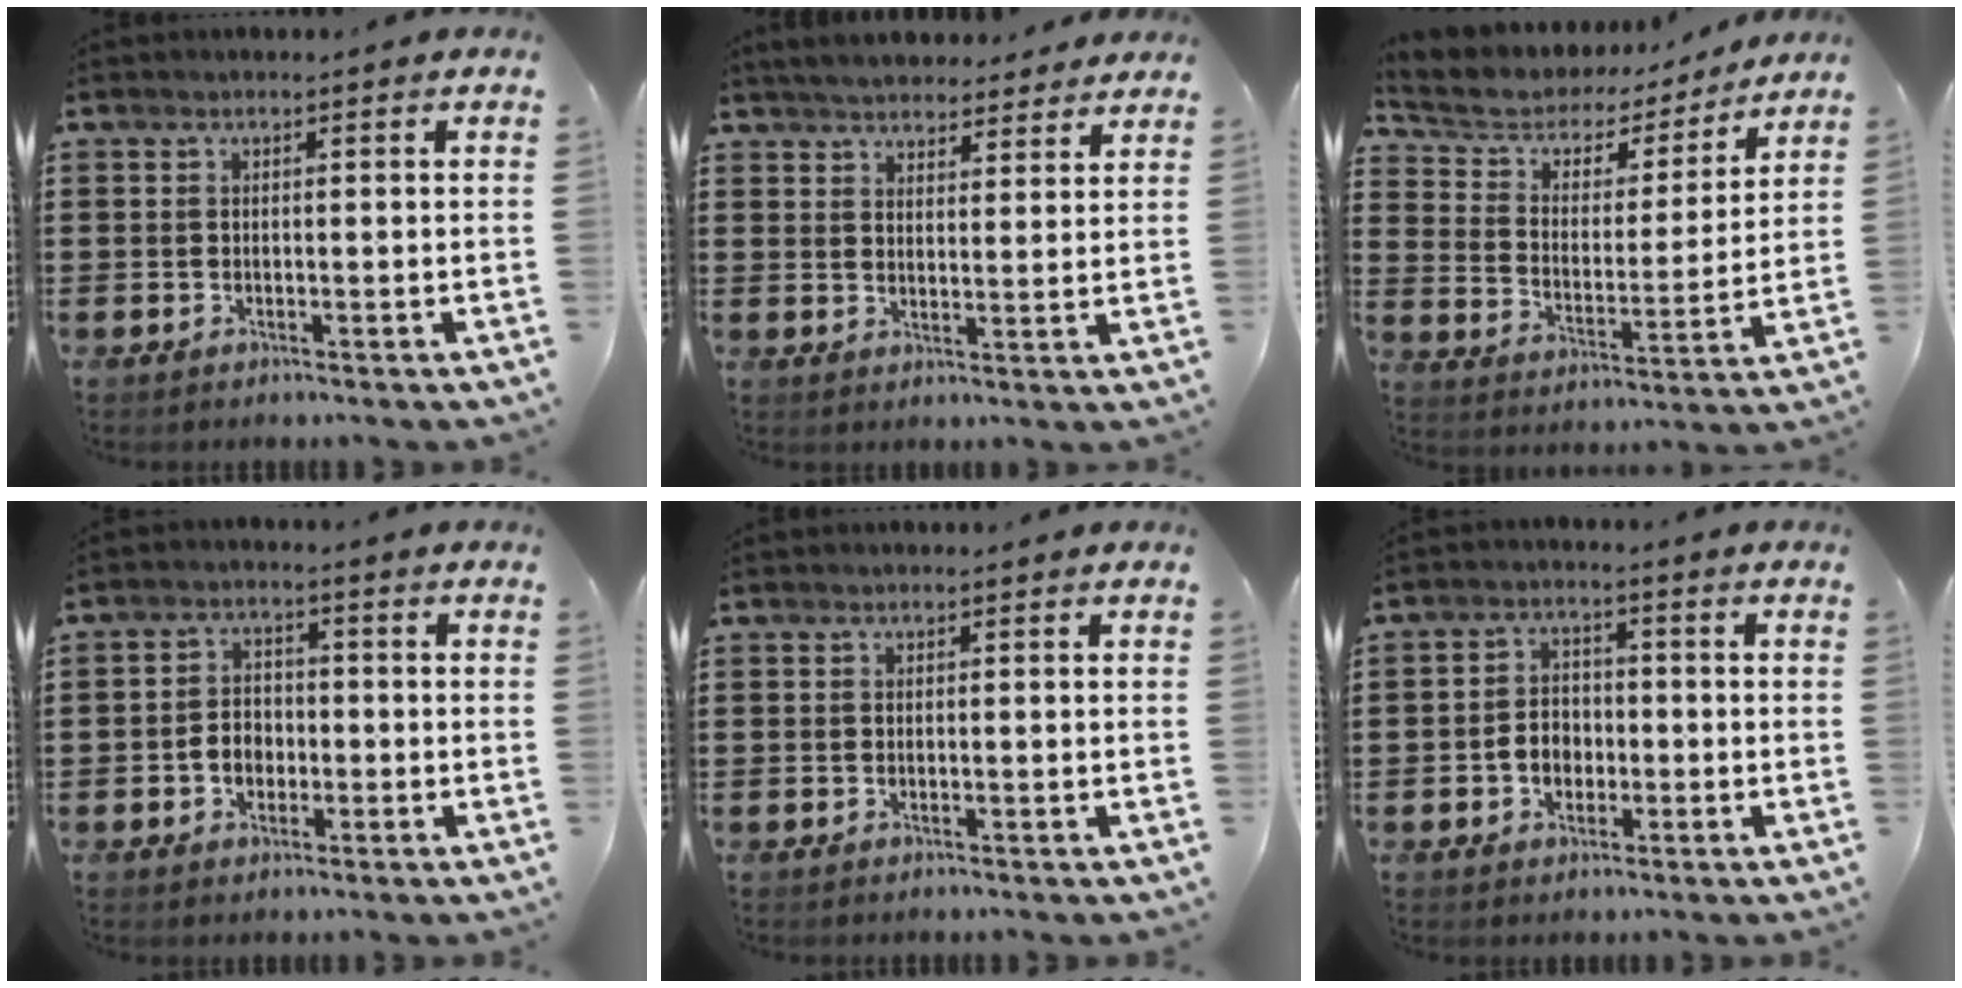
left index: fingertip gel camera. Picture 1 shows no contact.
{"total": 4.5, "force": [4.4, 0.6, 0.6], "torque": [-0.027, -0.013, 0.079]}
{"total": 4.8, "force": [3.8, 2.8, 0.8], "torque": [-0.048, -0.023, 0.058]}
{"total": 3.6, "force": [-1.1, 2.8, 2.0], "torque": [-0.044, 0.006, -0.023]}
{"total": 0.0}
{"total": 3.9, "force": [-1.1, 3.1, 2.2], "torque": [-0.048, 0.007, -0.024]}